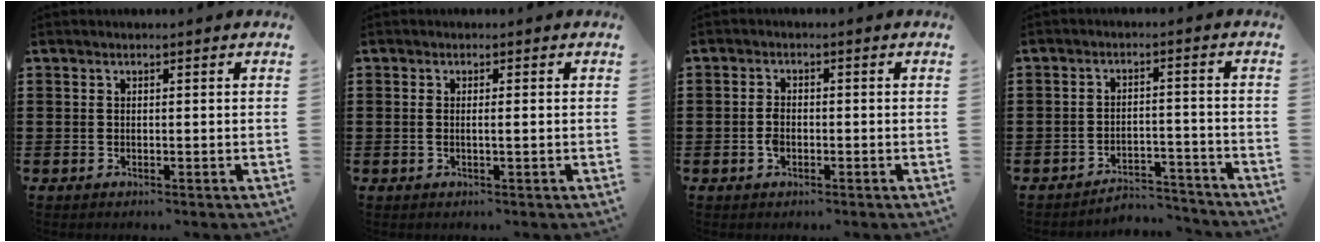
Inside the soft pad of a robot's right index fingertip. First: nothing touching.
{"total": 1.1, "force": [-0.1, 0.0, 1.1], "torque": [-0.021, -0.003, -0.001]}
{"total": 2.0, "force": [-0.7, 1.1, 1.5], "torque": [-0.036, -0.002, -0.014]}
{"total": 4.1, "force": [-4.0, 0.9, 0.6], "torque": [-0.012, 0.007, -0.082]}